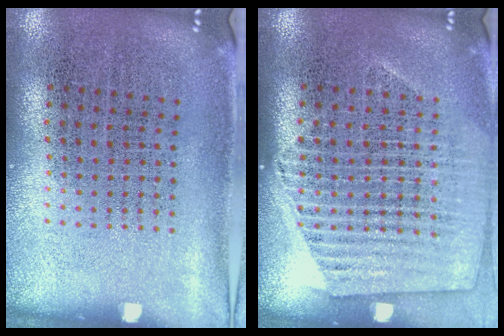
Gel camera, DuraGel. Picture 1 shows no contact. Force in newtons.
{"total": 1.5, "press": 1.4, "slide": 0.4}